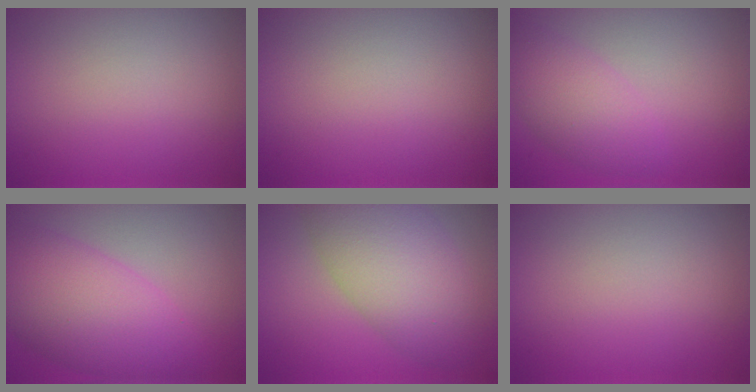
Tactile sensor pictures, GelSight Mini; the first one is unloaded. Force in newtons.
{"total": 0.0}
{"total": 3.9, "press": 3.9, "slide": 0.1}
{"total": 8.4, "press": 8.4, "slide": 0.3}
{"total": 8.0, "press": 8.0, "slide": 0.5}
{"total": 0.0}